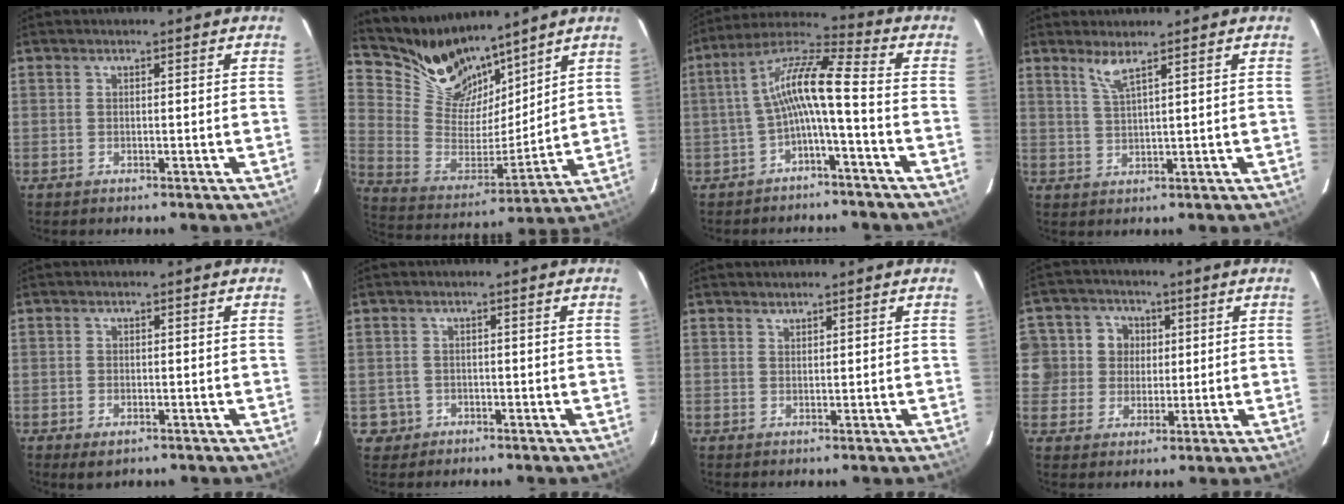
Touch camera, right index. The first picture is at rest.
{"total": 15.5, "force": [12.9, 7.2, 4.6], "torque": [-0.124, -0.007, 0.254]}
{"total": 9.6, "force": [-2.3, 0.8, 9.3], "torque": [-0.200, 0.025, -0.046]}
{"total": 3.1, "force": [2.2, -0.4, 2.1], "torque": [-0.046, -0.005, 0.045]}
{"total": 2.5, "force": [-1.4, 1.5, 1.5], "torque": [-0.030, -0.007, -0.022]}
{"total": 3.1, "force": [-1.0, 3.0, 0.1], "torque": [-0.009, 0.012, -0.010]}
{"total": 0.7, "force": [0.7, 0.2, 0.0], "torque": [-0.001, 0.002, 0.015]}
{"total": 8.4, "force": [1.3, 8.1, 1.6], "torque": [-0.042, 0.022, 0.018]}